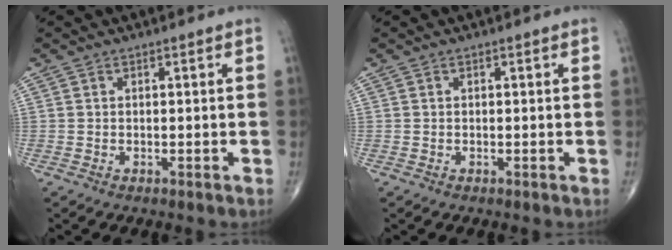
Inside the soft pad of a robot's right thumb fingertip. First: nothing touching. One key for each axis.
{"total": 0.0}